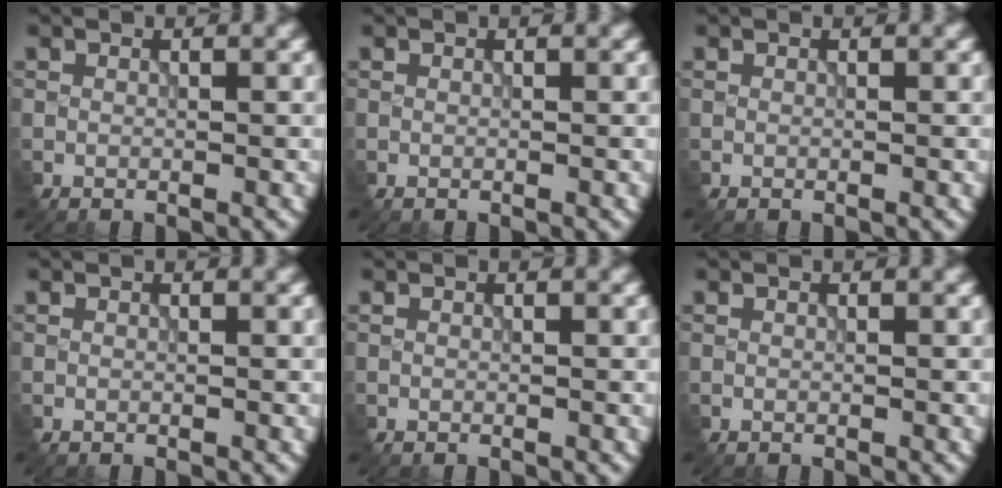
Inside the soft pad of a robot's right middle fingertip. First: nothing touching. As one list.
[{"total": 0.0}, {"total": 0.0}, {"total": 0.0}, {"total": 0.0}, {"total": 0.0}]